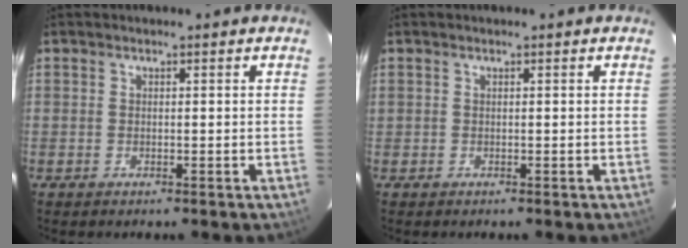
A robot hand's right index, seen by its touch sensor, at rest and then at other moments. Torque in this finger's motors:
{"motor_torque": [0.02, 0.07, 0.09, 0.03]}